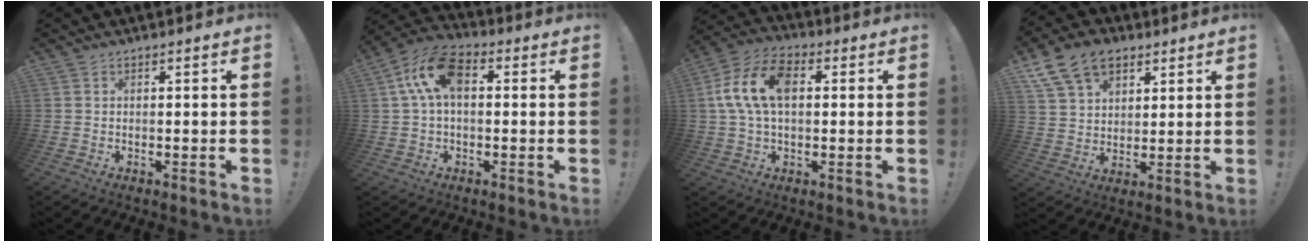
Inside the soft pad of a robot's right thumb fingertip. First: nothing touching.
{"total": 12.3, "force": [2.6, 7.1, 9.7], "torque": [-0.194, 0.008, 0.053]}
{"total": 14.0, "force": [2.1, 8.4, 11.0], "torque": [-0.215, 0.015, 0.040]}
{"total": 13.5, "force": [7.7, 9.1, 6.3], "torque": [-0.103, -0.036, 0.150]}